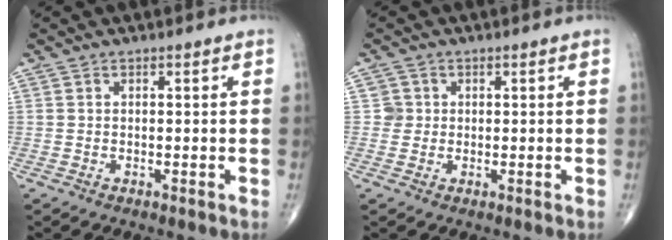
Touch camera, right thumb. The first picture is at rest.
{"total": 2.0, "force": [0.2, 1.9, -0.1], "torque": [0.019, 0.005, -0.001]}